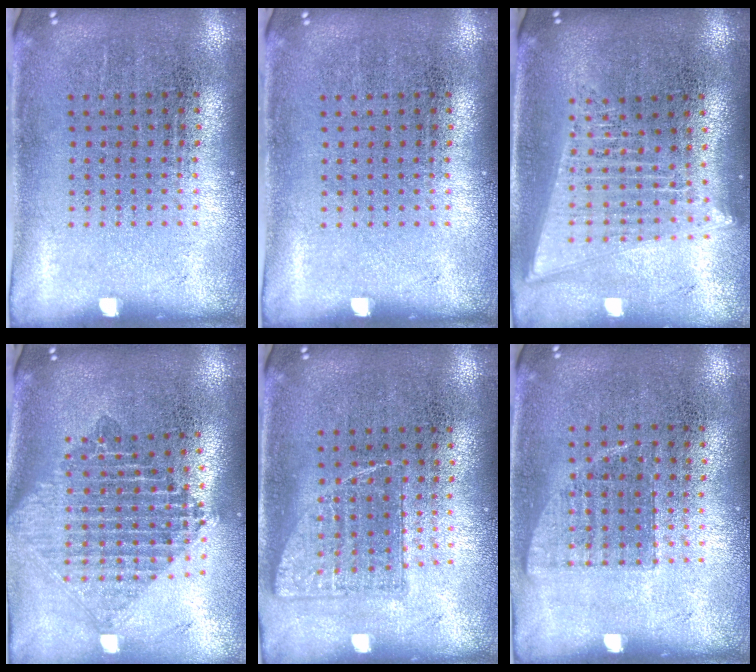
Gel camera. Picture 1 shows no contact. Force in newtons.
{"total": 0.0}
{"total": 2.0, "press": 1.8, "slide": 1.0}
{"total": 2.2, "press": 1.7, "slide": 1.4}
{"total": 0.8, "press": 0.8, "slide": 0.1}
{"total": 0.7, "press": 0.6, "slide": 0.2}